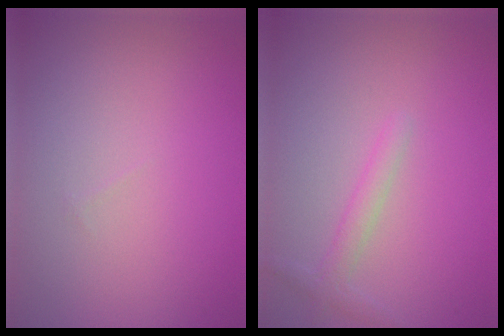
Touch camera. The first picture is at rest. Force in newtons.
{"total": 1.6, "press": 1.6, "slide": 0.1}